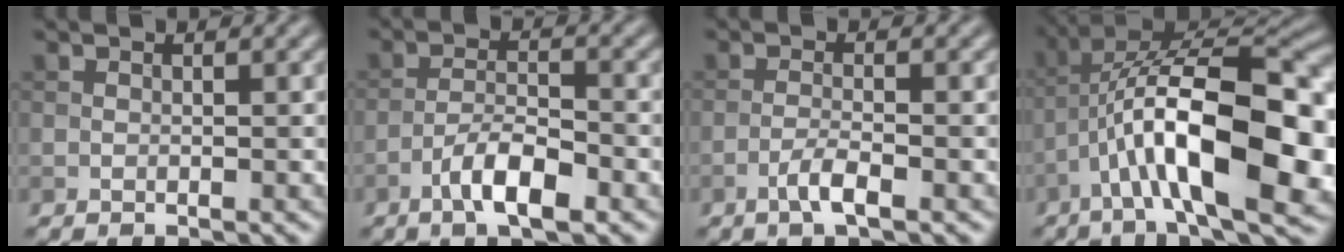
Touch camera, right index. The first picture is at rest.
{"total": 4.7, "force": [-2.8, 1.3, 3.6], "torque": [-0.066, 0.007, -0.053]}
{"total": 2.3, "force": [-1.3, 0.4, 1.9], "torque": [-0.038, 0.005, -0.030]}
{"total": 14.2, "force": [-3.7, 5.3, 12.7], "torque": [-0.205, 0.014, -0.063]}